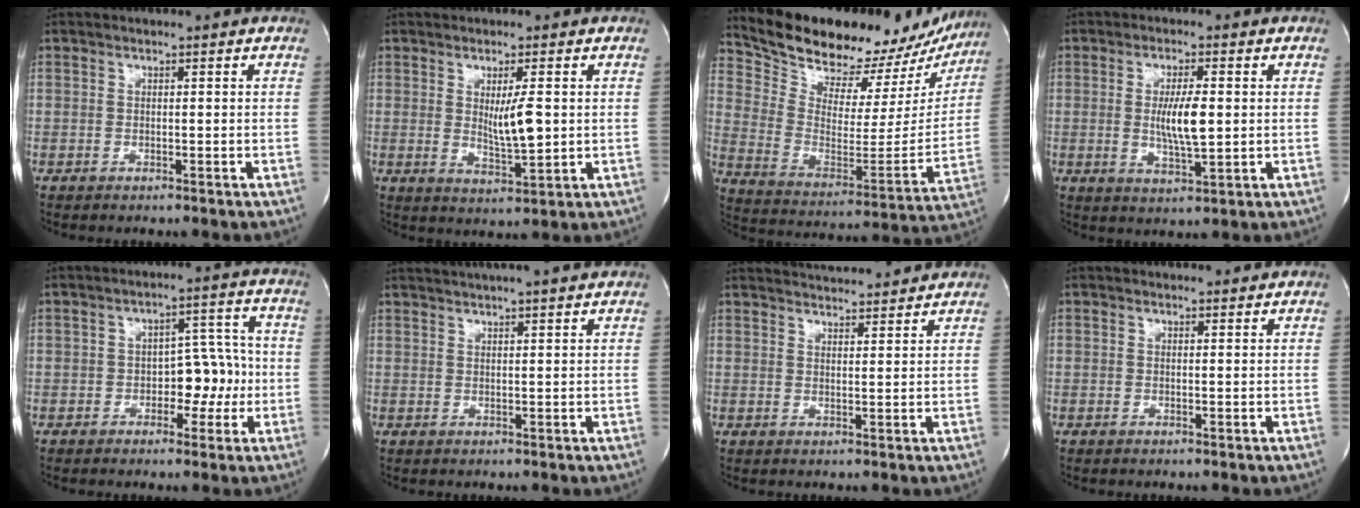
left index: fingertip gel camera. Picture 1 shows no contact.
{"total": 5.0, "force": [0.4, 0.7, 4.9], "torque": [-0.085, -0.016, 0.009]}
{"total": 26.6, "force": [23.8, 8.8, 7.8], "torque": [-0.136, -0.043, 0.330]}
{"total": 6.1, "force": [-0.1, 1.0, 6.0], "torque": [-0.111, -0.011, -0.001]}
{"total": 6.3, "force": [-1.8, 3.6, 4.9], "torque": [-0.062, 0.021, -0.027]}
{"total": 9.8, "force": [8.8, 0.1, 4.5], "torque": [-0.074, 0.025, 0.111]}
{"total": 9.0, "force": [8.7, 0.8, 2.2], "torque": [-0.038, 0.013, 0.117]}
{"total": 0.9, "force": [0.9, 0.2, -0.3], "torque": [-0.003, -0.005, 0.006]}